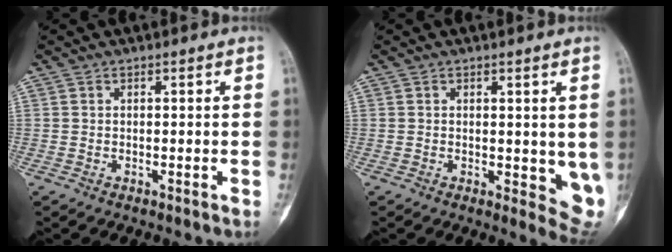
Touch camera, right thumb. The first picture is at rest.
{"total": 6.1, "force": [0.5, 2.9, 5.3], "torque": [-0.040, -0.016, 0.009]}